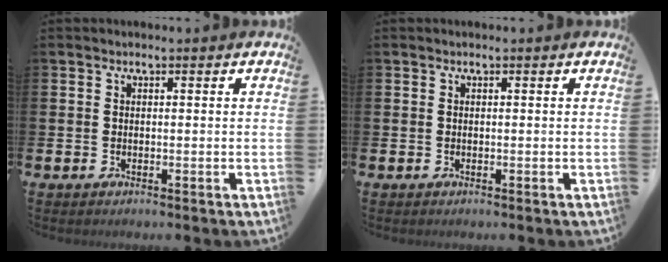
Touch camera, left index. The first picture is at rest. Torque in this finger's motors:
{"motor_torque": [-0.01, 0.00, 0.01, 0.01]}